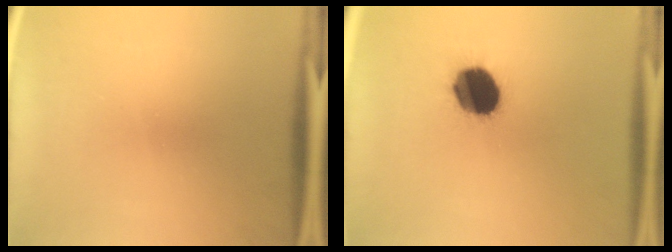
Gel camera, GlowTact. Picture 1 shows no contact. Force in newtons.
{"total": 14.9}